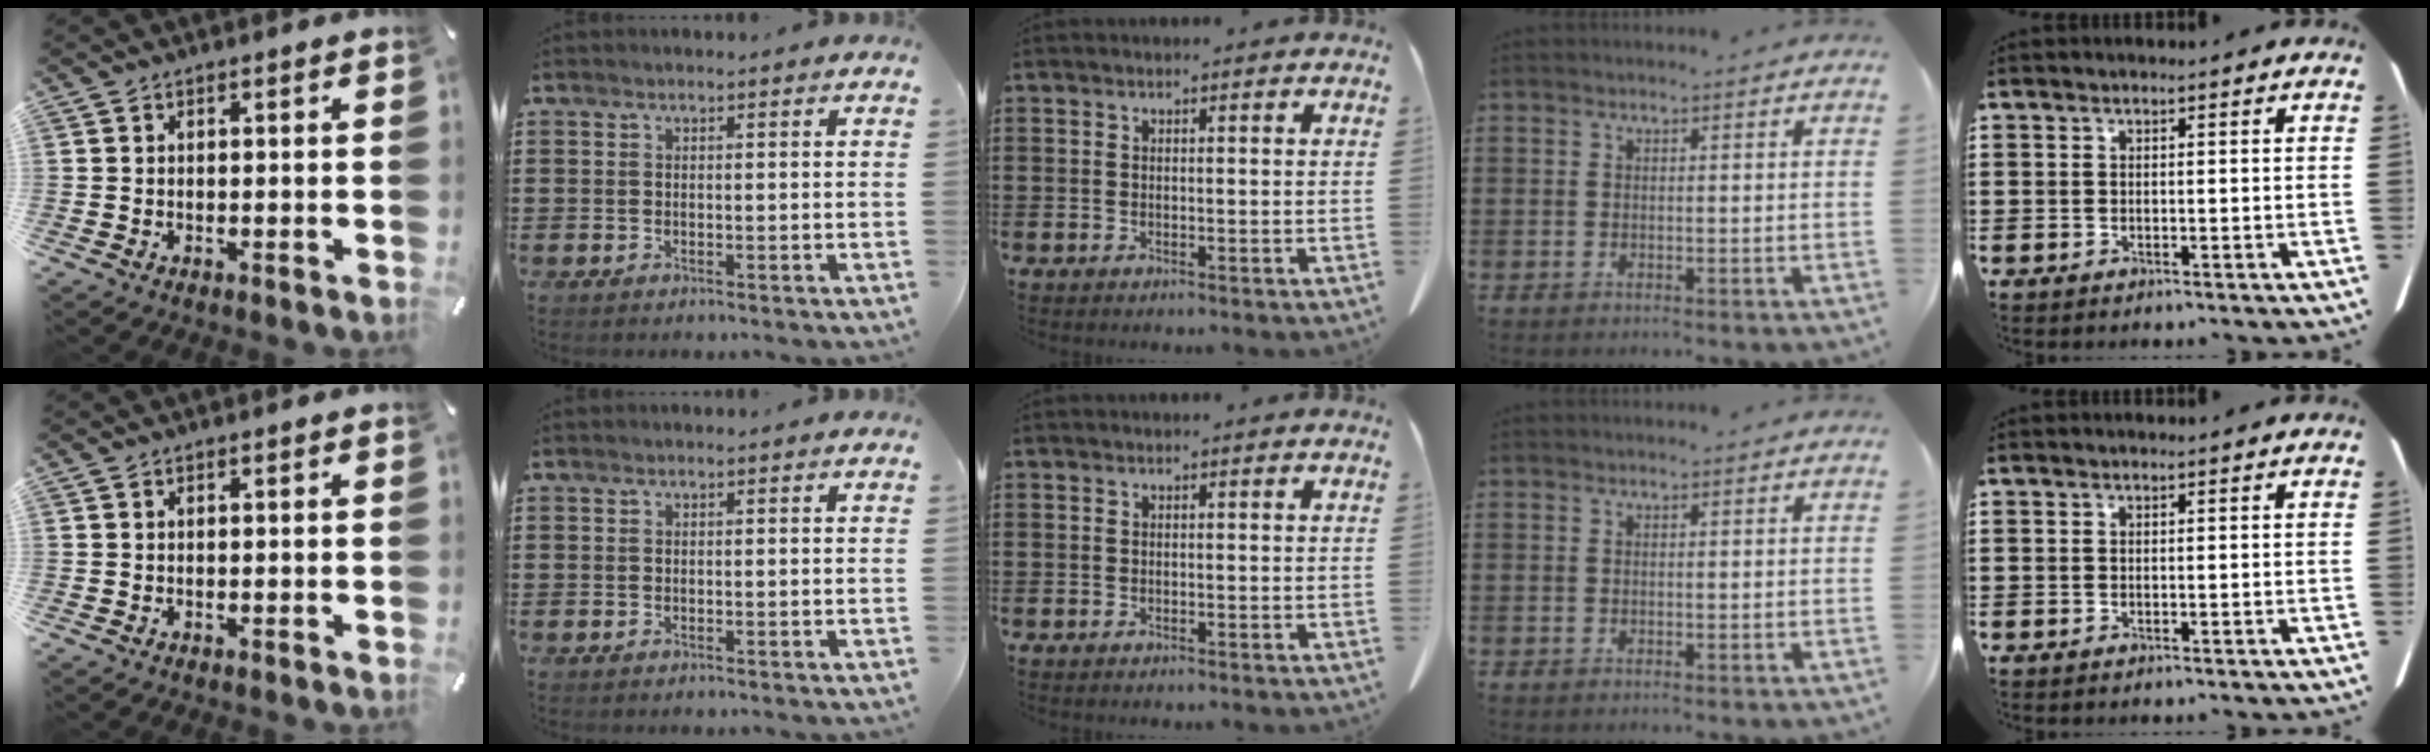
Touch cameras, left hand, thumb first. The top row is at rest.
{}